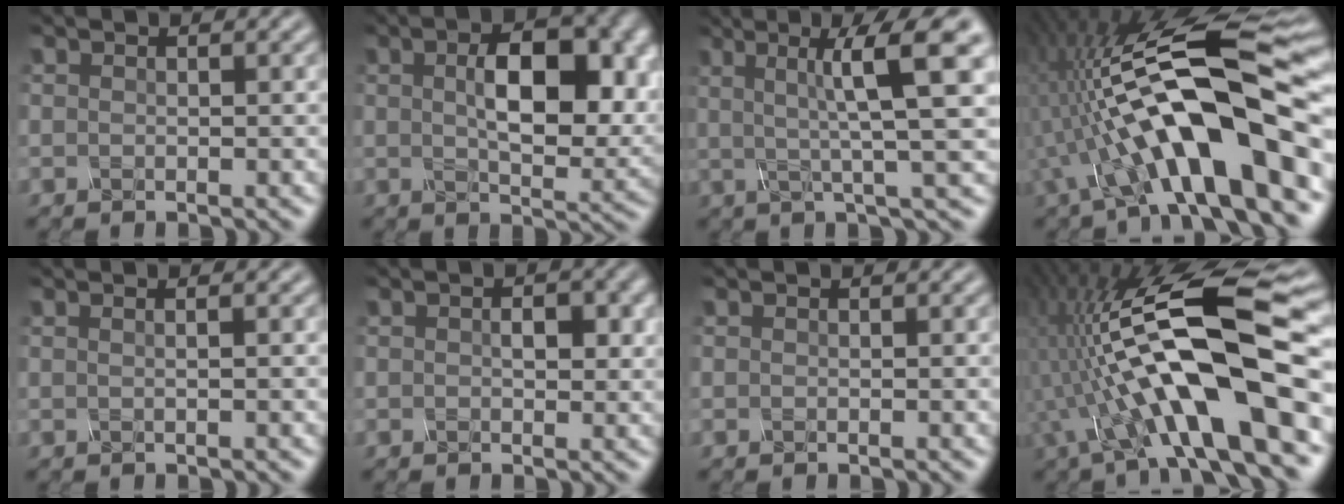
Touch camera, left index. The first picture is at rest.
{"total": 9.0, "force": [1.3, 4.7, 7.6], "torque": [-0.115, 0.002, 0.025]}
{"total": 8.2, "force": [1.6, 1.4, 7.9], "torque": [-0.112, 0.012, 0.023]}
{"total": 15.0, "force": [-3.9, 4.7, 13.7], "torque": [-0.213, 0.030, -0.071]}
{"total": 2.1, "force": [0.7, 1.2, 1.6], "torque": [-0.002, 0.011, -0.019]}
{"total": 2.6, "force": [0.1, 1.6, 2.1], "torque": [-0.034, 0.002, 0.006]}
{"total": 0.0}
{"total": 14.4, "force": [-2.4, 4.7, 13.4], "torque": [-0.224, 0.024, -0.051]}